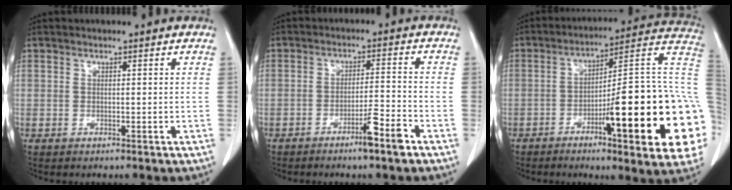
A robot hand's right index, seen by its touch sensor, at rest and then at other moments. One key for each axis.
{"total": 5.3, "fx": -3.5, "fy": -0.2, "fz": 4.0, "tx": -0.061, "ty": -0.003, "tz": -0.061}
{"total": 25.4, "fx": -5.6, "fy": 2.4, "fz": 24.7, "tx": -0.249, "ty": 0.008, "tz": -0.082}